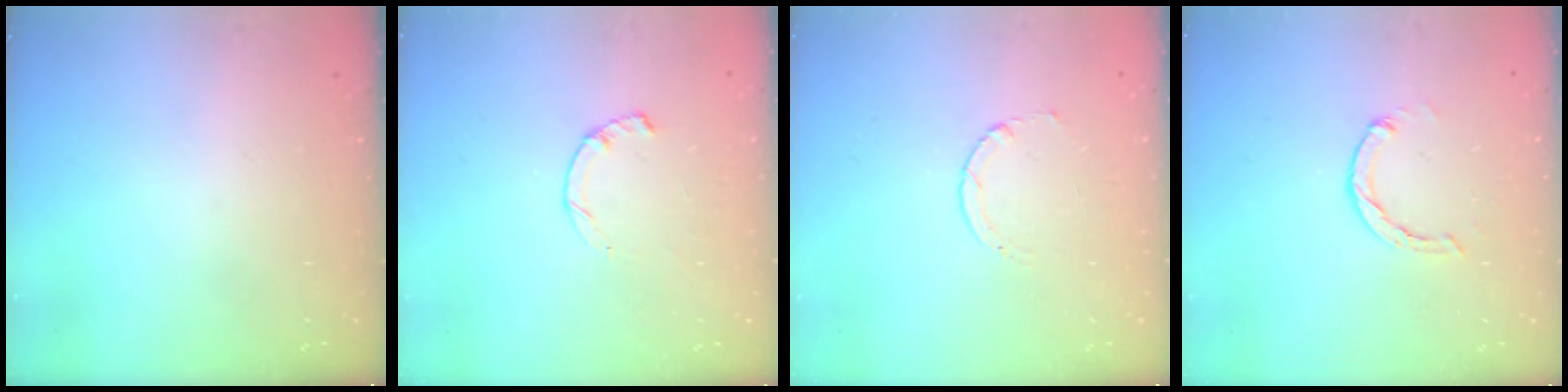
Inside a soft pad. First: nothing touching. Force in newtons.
{"total": 2.3, "press": 2.3, "slide": 0.4}
{"total": 1.7, "press": 1.7, "slide": 0.2}
{"total": 2.7, "press": 2.7, "slide": 0.5}